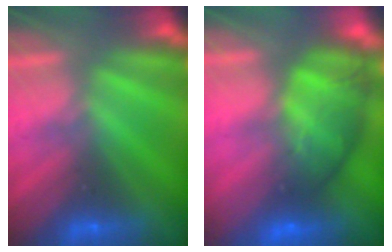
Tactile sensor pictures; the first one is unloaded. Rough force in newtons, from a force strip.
{"total": 7.1}